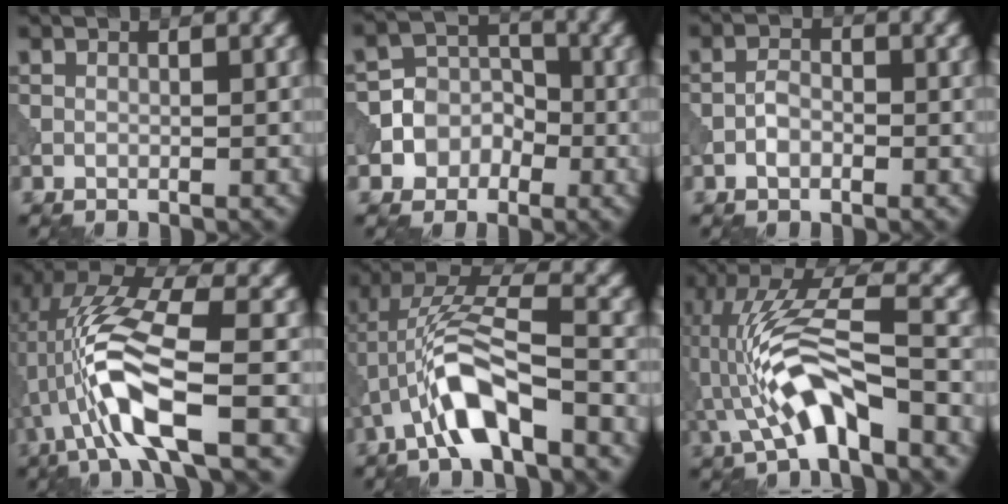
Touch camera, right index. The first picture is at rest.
{"total": 5.8, "force": [-2.1, 5.2, 1.4], "torque": [-0.004, 0.017, -0.055]}
{"total": 1.5, "force": [-0.7, 0.9, 1.0], "torque": [-0.019, 0.005, -0.017]}
{"total": 9.5, "force": [-2.4, 2.6, 8.8], "torque": [-0.191, 0.013, -0.051]}
{"total": 7.1, "force": [-3.2, 2.0, 6.0], "torque": [-0.122, 0.016, -0.064]}
{"total": 8.4, "force": [-2.6, 2.5, 7.5], "torque": [-0.158, 0.019, -0.051]}